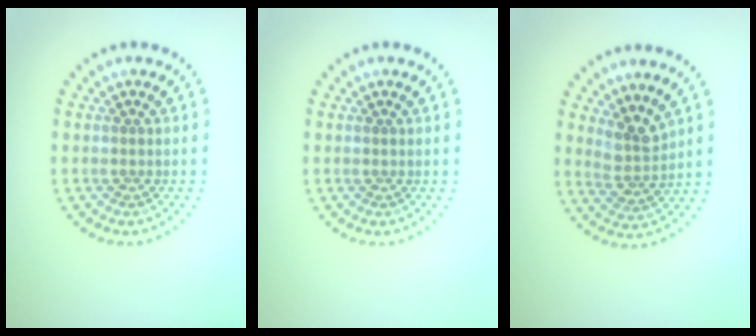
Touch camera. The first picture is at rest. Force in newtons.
{"total": 0.0}
{"total": 2.7, "press": 2.0, "slide": 1.9}